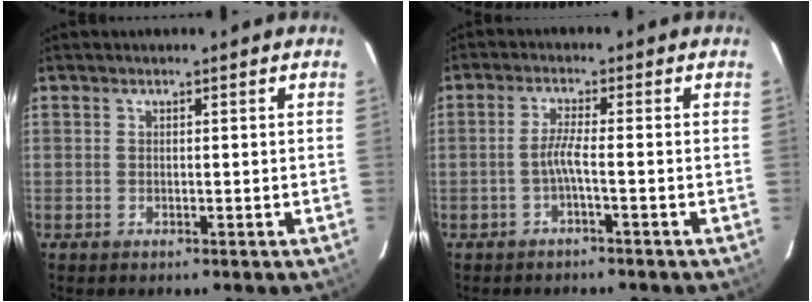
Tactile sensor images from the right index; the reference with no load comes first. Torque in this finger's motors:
{"motor_torque": [0.45, -0.29, 0.32, 0.08]}